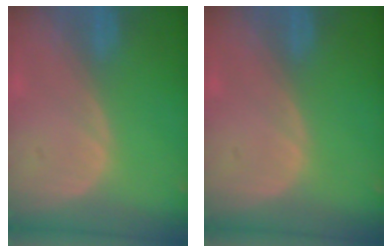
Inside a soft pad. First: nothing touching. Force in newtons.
{"total": 0.0}